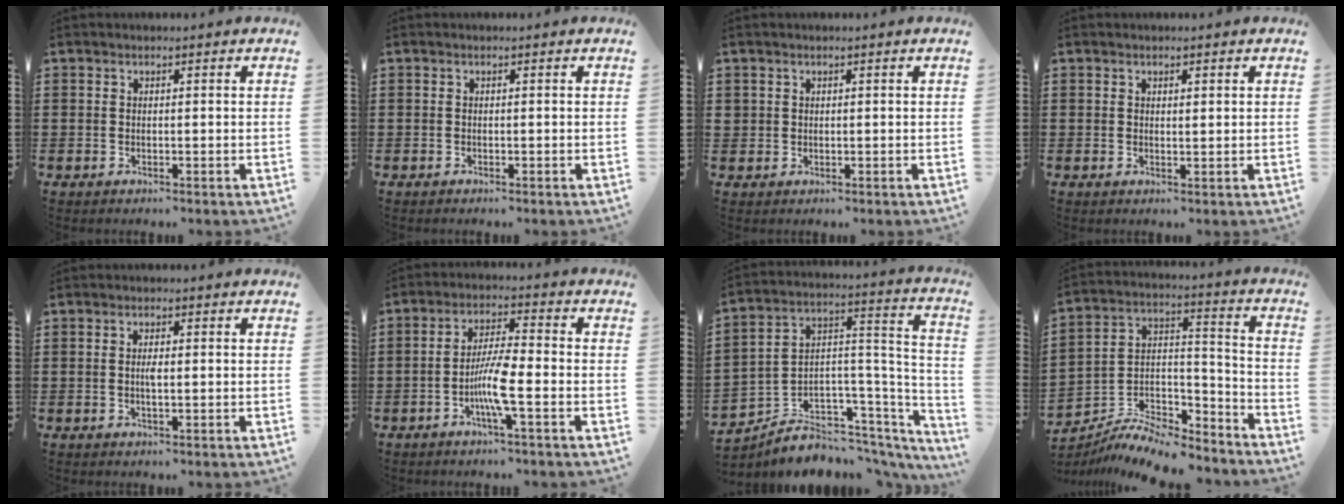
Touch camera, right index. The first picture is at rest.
{"total": 0.0}
{"total": 0.9, "force": [0.4, 0.8, 0.2], "torque": [-0.006, 0.002, 0.008]}
{"total": 0.7, "force": [0.5, 0.4, 0.4], "torque": [-0.008, 0.003, 0.009]}
{"total": 1.9, "force": [-0.1, 0.4, 1.8], "torque": [-0.034, -0.001, -0.002]}
{"total": 6.8, "force": [-2.5, 0.9, 6.3], "torque": [-0.128, -0.007, -0.051]}
{"total": 4.3, "force": [-2.6, 3.4, 0.6], "torque": [-0.028, -0.020, -0.048]}
{"total": 7.7, "force": [-7.1, 2.1, 2.1], "torque": [-0.036, 0.013, -0.139]}